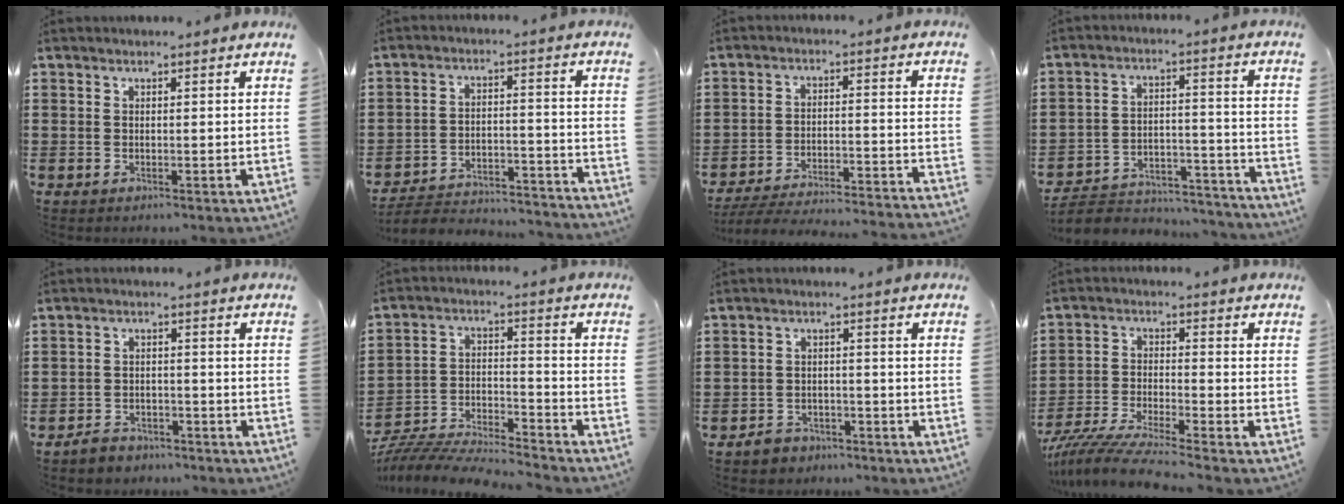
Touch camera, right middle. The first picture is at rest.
{"total": 4.2, "force": [-4.0, 0.6, 1.0], "torque": [-0.029, -0.006, -0.086]}
{"total": 5.5, "force": [-5.3, -0.1, 1.5], "torque": [-0.037, -0.011, -0.109]}
{"total": 5.7, "force": [-5.4, 1.3, 1.3], "torque": [-0.026, 0.009, -0.109]}
{"total": 2.9, "force": [-2.8, 0.8, 0.2], "torque": [-0.010, 0.005, -0.058]}
{"total": 8.0, "force": [-7.9, 0.4, 1.2], "torque": [-0.025, 0.007, -0.160]}
{"total": 2.7, "force": [-2.5, 1.1, 0.2], "torque": [-0.010, 0.004, -0.051]}
{"total": 6.8, "force": [-6.3, -0.5, 2.4], "torque": [-0.060, -0.016, -0.127]}